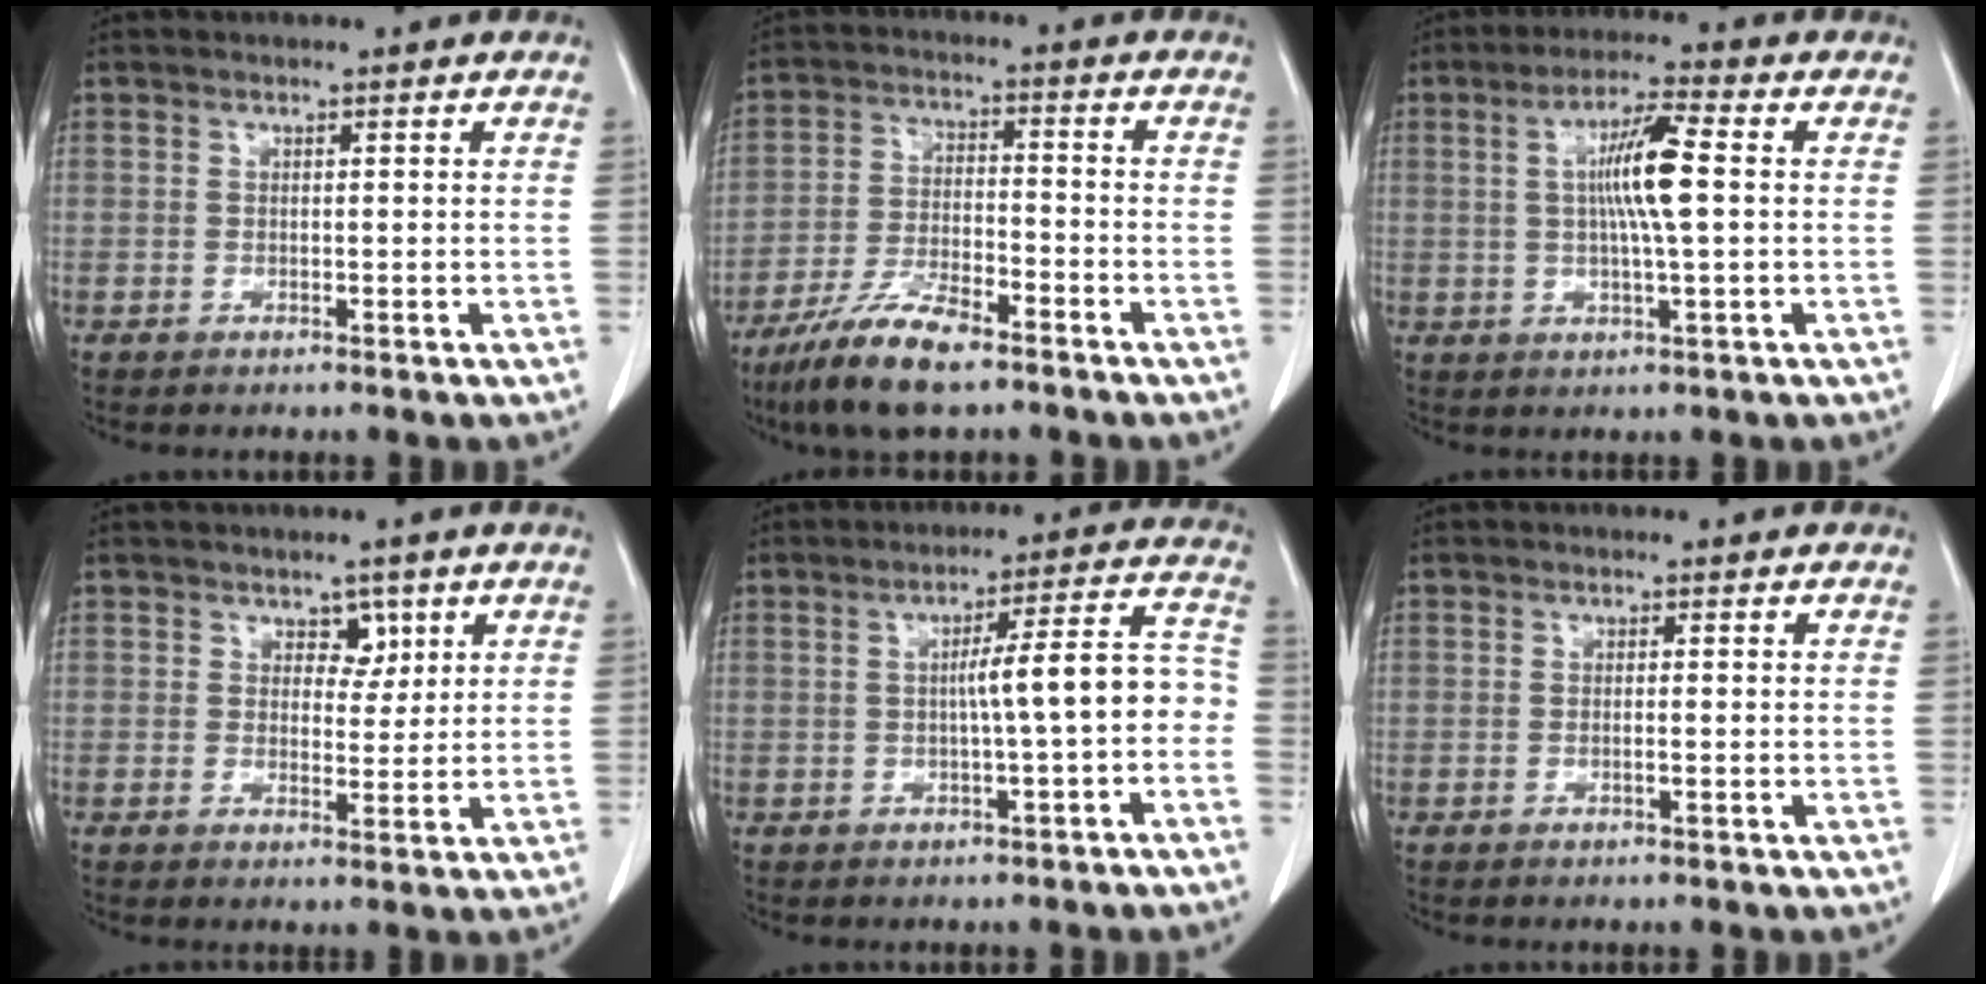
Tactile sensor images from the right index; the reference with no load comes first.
{"total": 10.4, "force": [-7.5, 2.1, 6.9], "torque": [-0.136, -0.020, -0.138]}
{"total": 8.1, "force": [0.9, 0.3, 8.1], "torque": [-0.148, 0.002, 0.012]}
{"total": 3.0, "force": [1.5, 2.0, 1.6], "torque": [-0.013, 0.002, 0.023]}
{"total": 7.8, "force": [-1.5, 0.6, 7.6], "torque": [-0.103, 0.034, -0.020]}
{"total": 0.7, "force": [-0.3, -0.1, 0.6], "torque": [-0.011, 0.002, -0.004]}